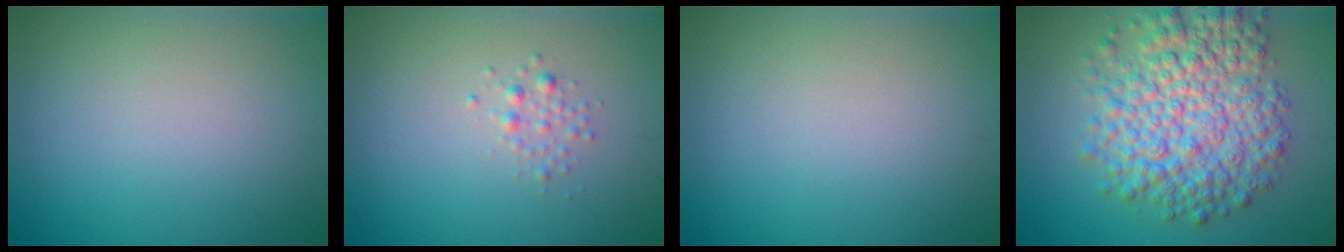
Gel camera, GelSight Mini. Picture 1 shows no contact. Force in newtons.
{"total": 1.1, "press": 1.1, "slide": 0.0}
{"total": 0.0}
{"total": 8.4, "press": 8.4, "slide": 0.2}